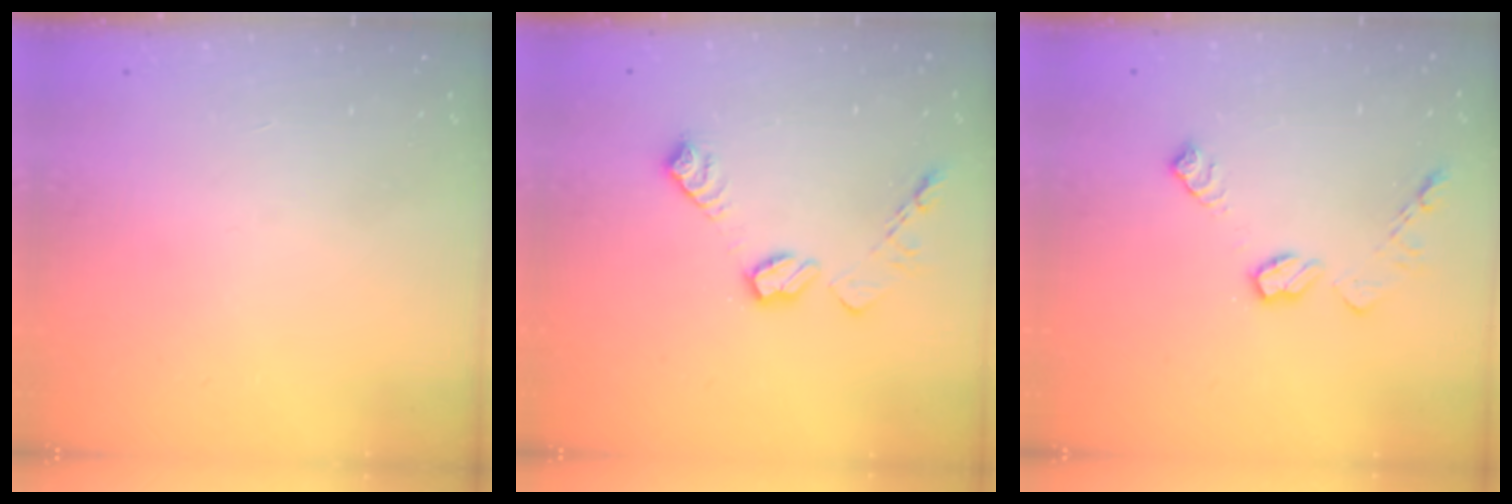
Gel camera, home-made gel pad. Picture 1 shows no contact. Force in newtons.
{"total": 10.8, "press": 10.8, "slide": 0.5}
{"total": 9.3, "press": 9.3, "slide": 0.4}